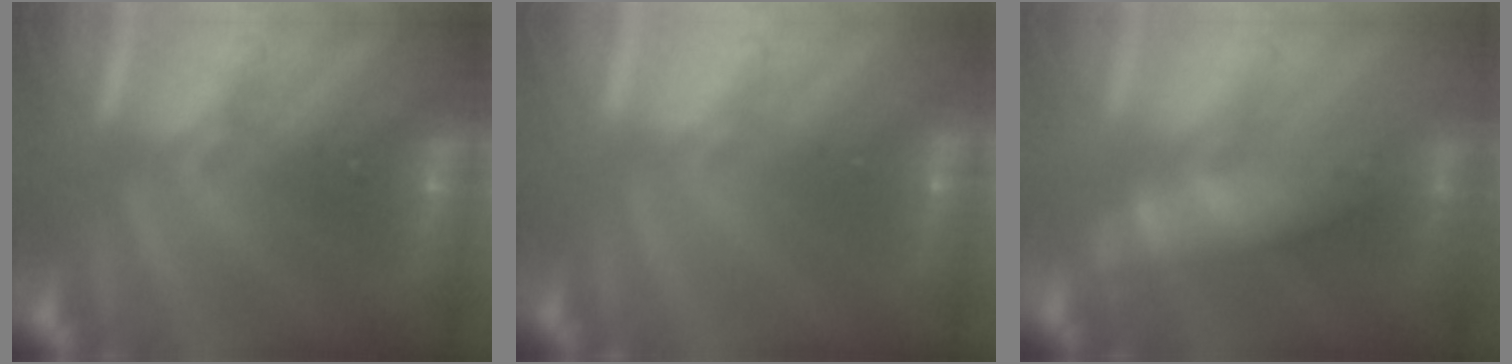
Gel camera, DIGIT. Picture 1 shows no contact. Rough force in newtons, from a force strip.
{"total": 2.9}
{"total": 3.2}